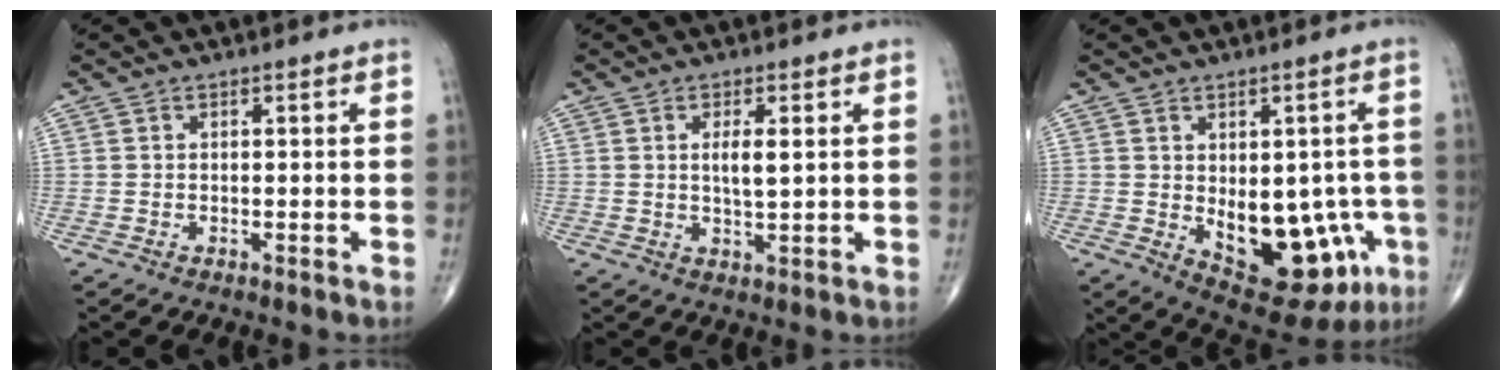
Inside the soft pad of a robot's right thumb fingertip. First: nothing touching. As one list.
[{"total": 4.2, "force": [1.0, 1.0, 3.9], "torque": [-0.070, -0.008, 0.018]}, {"total": 16.5, "force": [-3.8, 9.0, 13.3], "torque": [-0.143, 0.003, -0.023]}]